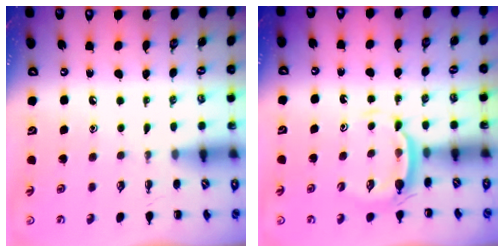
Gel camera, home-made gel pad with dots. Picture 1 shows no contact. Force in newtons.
{"total": 5.5, "press": 5.5, "slide": 0.7}